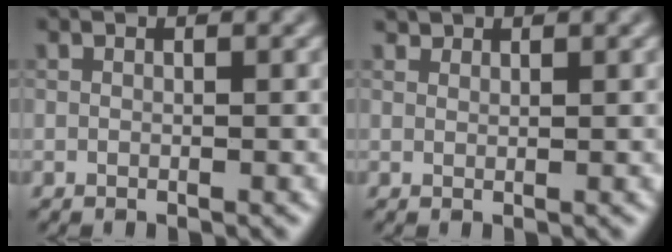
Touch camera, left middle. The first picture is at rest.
{"total": 1.3, "force": [1.2, 0.4, 0.2], "torque": [-0.009, -0.002, 0.017]}